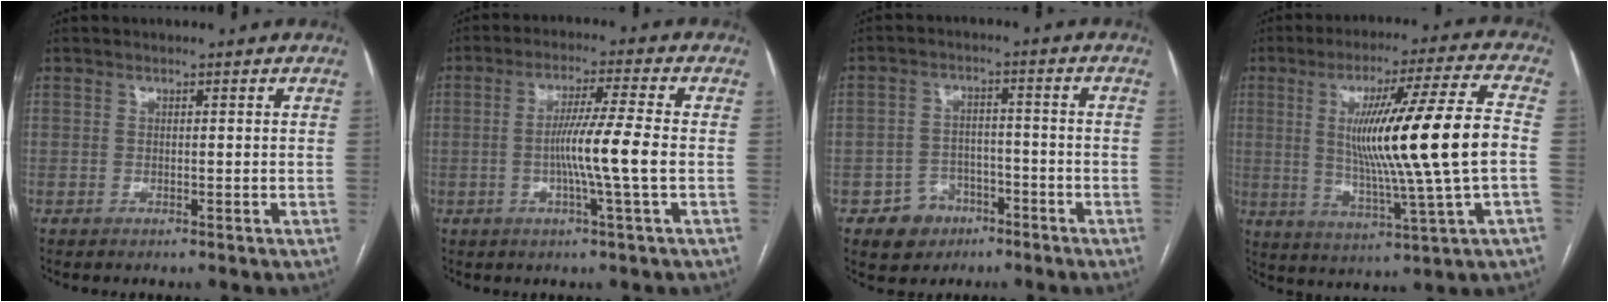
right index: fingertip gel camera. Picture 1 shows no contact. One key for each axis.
{"total": 7.7, "fx": -1.3, "fy": -1.5, "fz": 7.4, "tx": -0.133, "ty": -0.004, "tz": -0.026}
{"total": 5.9, "fx": -3.3, "fy": 4.8, "fz": 1.2, "tx": -0.014, "ty": 0.014, "tz": -0.043}
{"total": 17.6, "fx": 0.5, "fy": -1.2, "fz": 17.6, "tx": -0.294, "ty": -0.002, "tz": 0.005}